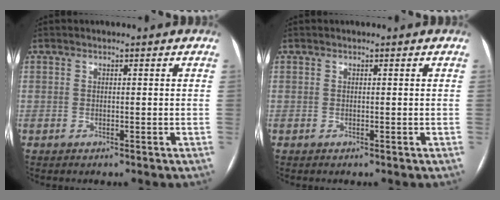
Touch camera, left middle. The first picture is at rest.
{"total": 0.0}